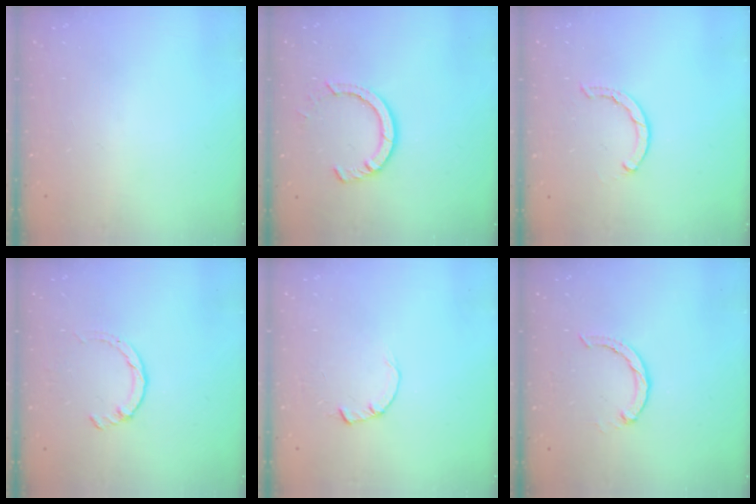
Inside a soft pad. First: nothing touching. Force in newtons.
{"total": 7.5, "press": 7.4, "slide": 1.0}
{"total": 1.7, "press": 1.6, "slide": 0.3}
{"total": 1.4, "press": 1.4, "slide": 0.3}
{"total": 1.8, "press": 1.7, "slide": 0.3}
{"total": 3.0, "press": 3.0, "slide": 0.4}